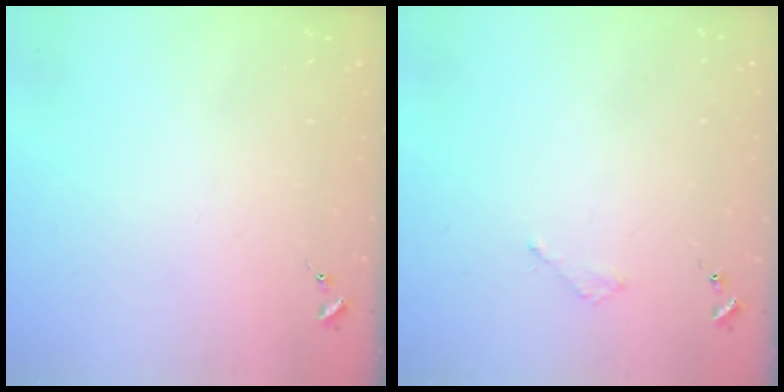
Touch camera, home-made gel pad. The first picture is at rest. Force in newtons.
{"total": 2.0, "press": 2.0, "slide": 0.3}